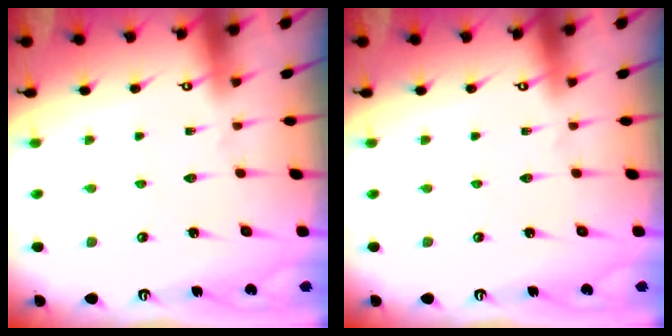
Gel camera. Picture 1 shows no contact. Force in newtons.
{"total": 0.0}